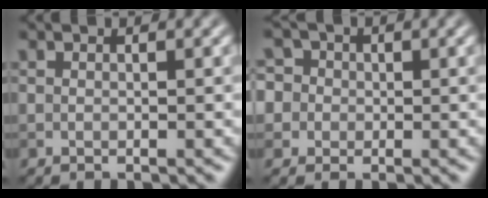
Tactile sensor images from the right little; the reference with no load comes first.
{"total": 6.2, "force": [1.5, 5.5, 2.4], "torque": [-0.034, 0.041, -0.012]}